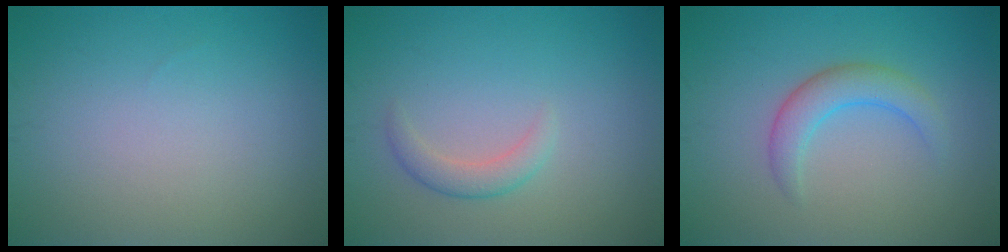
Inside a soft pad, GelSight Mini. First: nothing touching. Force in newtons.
{"total": 1.7, "press": 1.7, "slide": 0.1}
{"total": 2.8, "press": 2.8, "slide": 0.3}